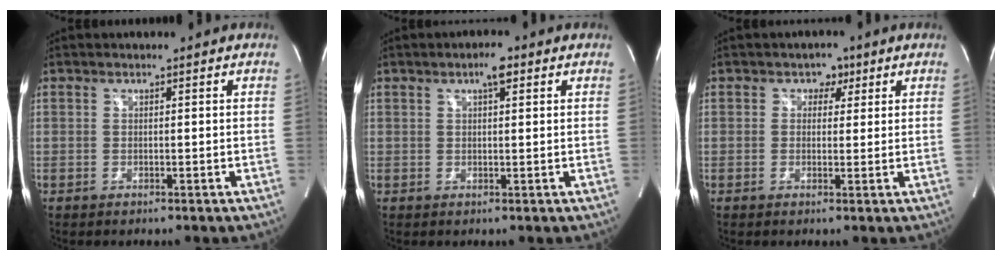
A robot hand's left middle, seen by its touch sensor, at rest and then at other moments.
{"total": 2.7, "force": [1.5, 0.6, 2.2], "torque": [-0.040, 0.009, 0.023]}
{"total": 2.4, "force": [1.1, 2.0, 0.9], "torque": [-0.007, 0.006, 0.010]}